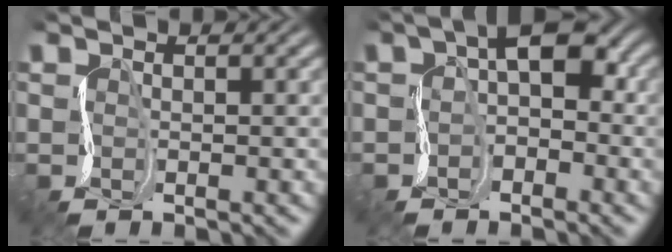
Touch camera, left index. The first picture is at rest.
{"total": 3.2, "force": [0.1, 1.3, 3.0], "torque": [-0.048, 0.025, -0.005]}